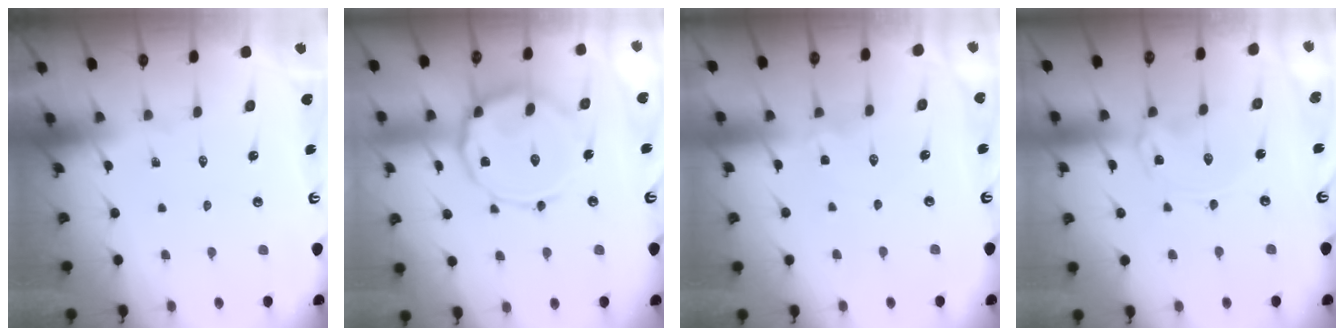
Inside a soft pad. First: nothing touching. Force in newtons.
{"total": 14.3, "press": 14.2, "slide": 1.0}
{"total": 2.4, "press": 2.4, "slide": 0.4}
{"total": 0.6, "press": 0.6, "slide": 0.2}